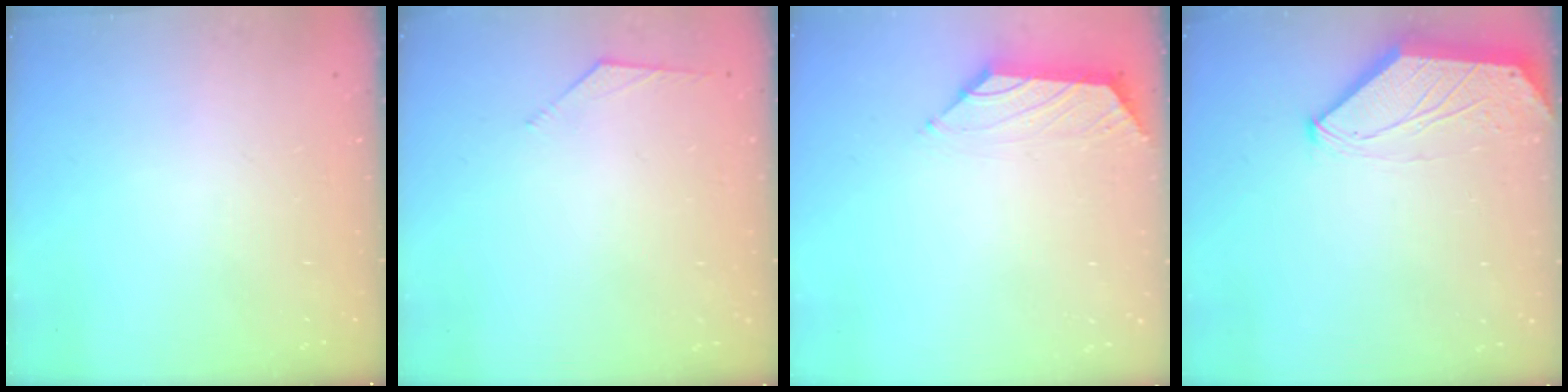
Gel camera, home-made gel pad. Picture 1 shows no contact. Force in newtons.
{"total": 2.5, "press": 2.4, "slide": 0.7}
{"total": 0.9, "press": 0.7, "slide": 0.5}
{"total": 0.0}